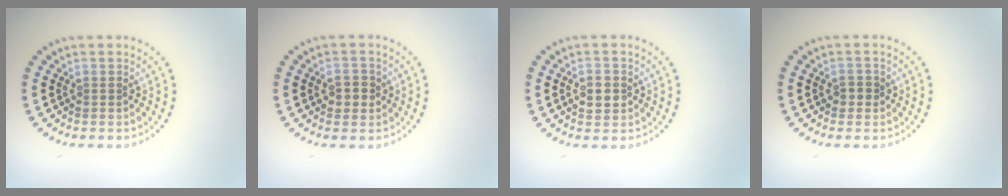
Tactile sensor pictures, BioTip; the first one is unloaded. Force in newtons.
{"total": 1.8, "press": 1.8, "slide": 0.3}
{"total": 2.6, "press": 2.6, "slide": 0.2}
{"total": 1.2, "press": 1.2, "slide": 0.4}